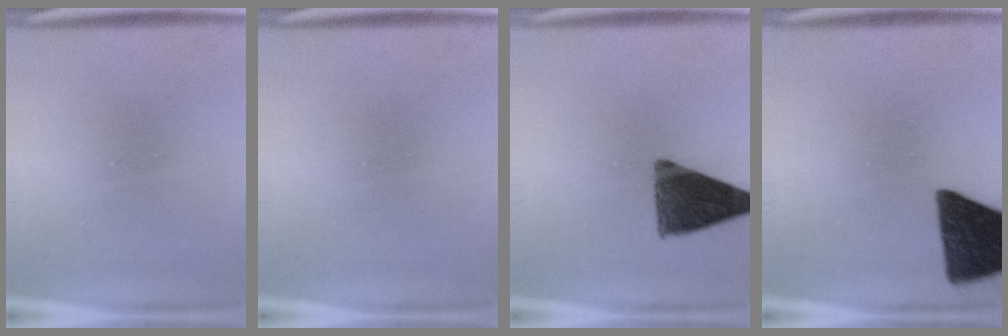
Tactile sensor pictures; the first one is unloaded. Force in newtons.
{"total": 0.0}
{"total": 11.5}
{"total": 15.1}